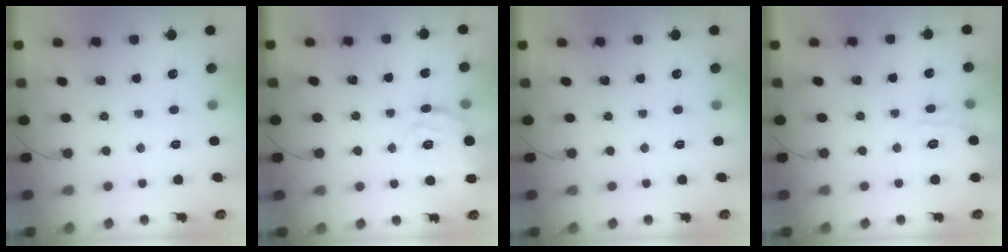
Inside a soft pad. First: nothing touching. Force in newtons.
{"total": 19.9, "press": 19.9, "slide": 1.6}
{"total": 0.0}
{"total": 12.4, "press": 12.4, "slide": 0.8}